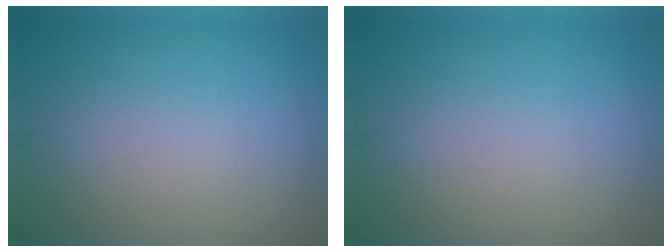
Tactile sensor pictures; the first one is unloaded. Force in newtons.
{"total": 0.0}